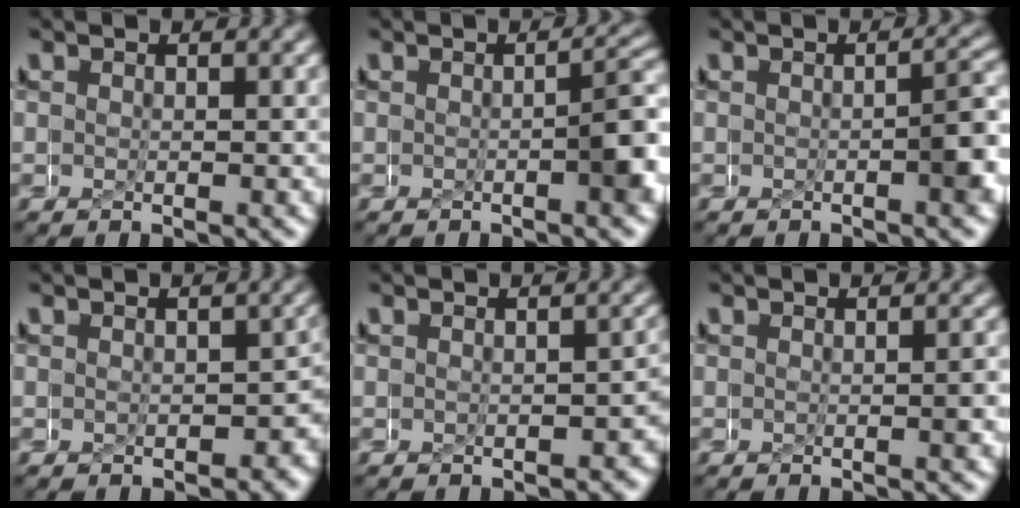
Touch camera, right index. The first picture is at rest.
{"total": 2.9, "force": [-0.8, 1.0, 2.7], "torque": [-0.026, 0.008, -0.017]}
{"total": 2.3, "force": [-0.7, 0.7, 2.1], "torque": [-0.021, 0.006, -0.015]}
{"total": 1.9, "force": [-0.7, 1.2, 1.2], "torque": [-0.009, -0.006, -0.012]}
{"total": 0.9, "force": [-0.6, 0.5, 0.5], "torque": [-0.003, 0.001, -0.009]}
{"total": 0.5, "force": [-0.2, -0.4, 0.3], "torque": [-0.004, 0.001, -0.001]}